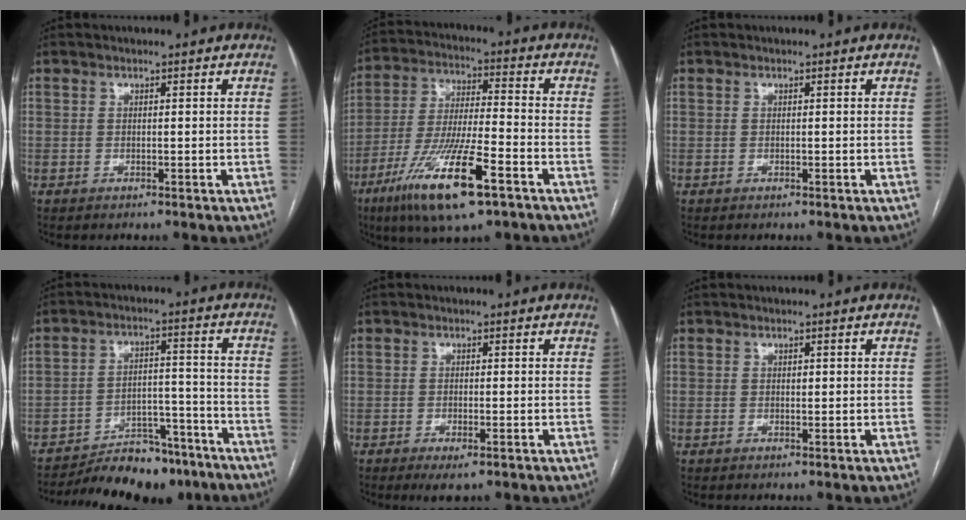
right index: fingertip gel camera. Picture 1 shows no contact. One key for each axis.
{"total": 16.0, "fx": -8.6, "fy": 2.1, "fz": 13.3, "tx": -0.274, "ty": -0.031, "tz": -0.152}
{"total": 0.0}
{"total": 13.8, "fx": -12.2, "fy": 4.9, "fz": 4.3, "tx": -0.048, "ty": 0.024, "tz": -0.176}
{"total": 2.8, "fx": -1.6, "fy": 0.8, "fz": 2.2, "tx": -0.038, "ty": -0.004, "tz": -0.021}
{"total": 0.5, "fx": 0.1, "fy": 0.3, "fz": 0.4, "tx": -0.008, "ty": 0.000, "tz": 0.002}